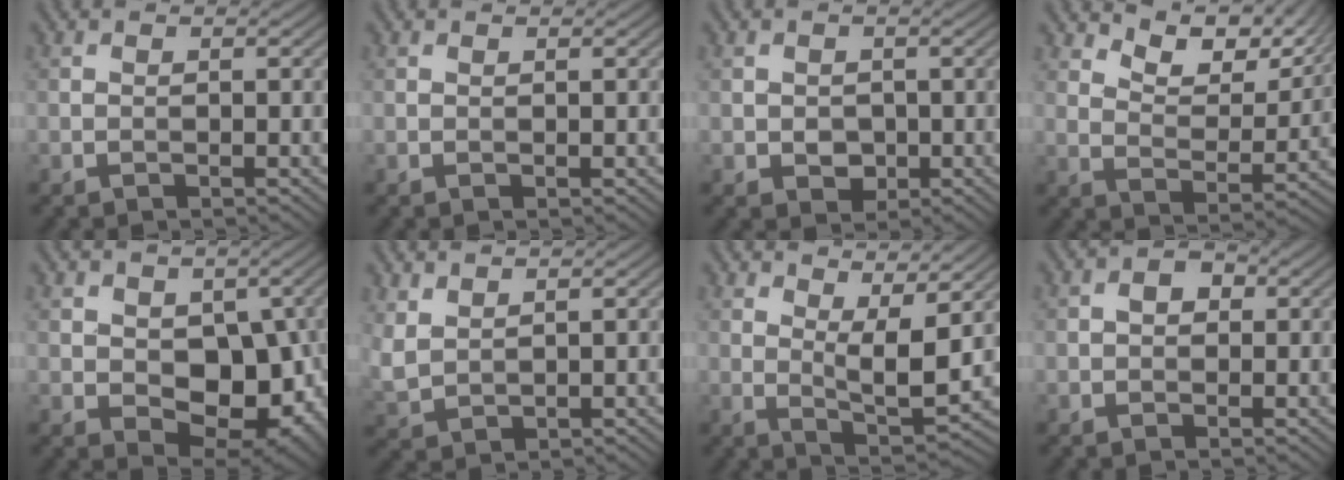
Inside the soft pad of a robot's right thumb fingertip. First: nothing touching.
{"total": 0.0}
{"total": 2.2, "force": [-0.2, 2.0, 1.0], "torque": [-0.027, -0.008, -0.004]}
{"total": 9.9, "force": [7.5, 3.7, 5.4], "torque": [-0.104, -0.002, 0.128]}
{"total": 9.8, "force": [-0.1, 6.6, 7.3], "torque": [-0.120, -0.022, 0.008]}
{"total": 3.7, "force": [2.7, 1.6, 1.9], "torque": [-0.062, 0.002, 0.064]}
{"total": 8.0, "force": [4.5, 2.2, 6.2], "torque": [-0.111, -0.008, 0.080]}
{"total": 2.0, "force": [0.2, 1.6, 1.2], "torque": [-0.021, 0.002, -0.004]}